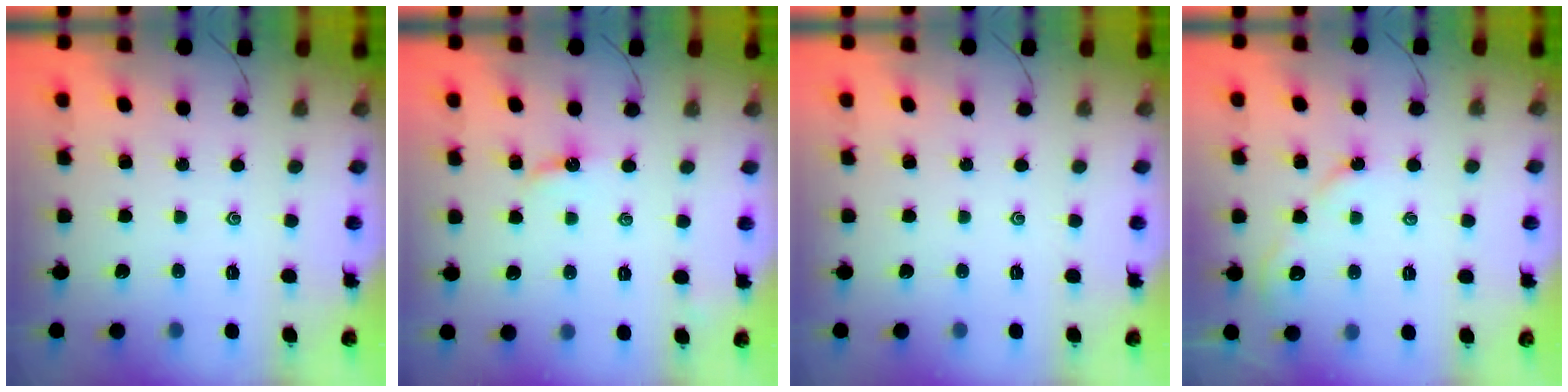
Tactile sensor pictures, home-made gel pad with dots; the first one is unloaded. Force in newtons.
{"total": 5.0, "press": 4.9, "slide": 0.6}
{"total": 0.0}
{"total": 4.5, "press": 4.5, "slide": 0.7}